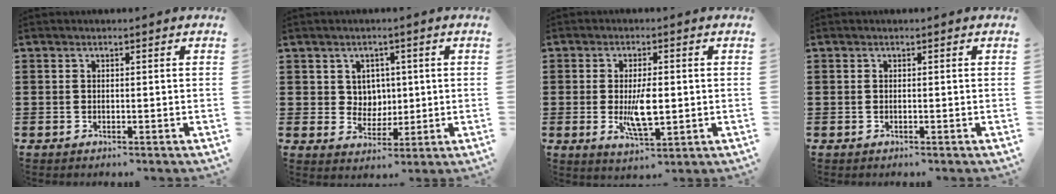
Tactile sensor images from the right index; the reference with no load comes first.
{"total": 4.1, "force": [1.4, 3.7, 1.0], "torque": [-0.038, 0.012, 0.024]}
{"total": 6.2, "force": [-0.5, 2.4, 5.7], "torque": [-0.106, -0.005, -0.012]}
{"total": 0.0}